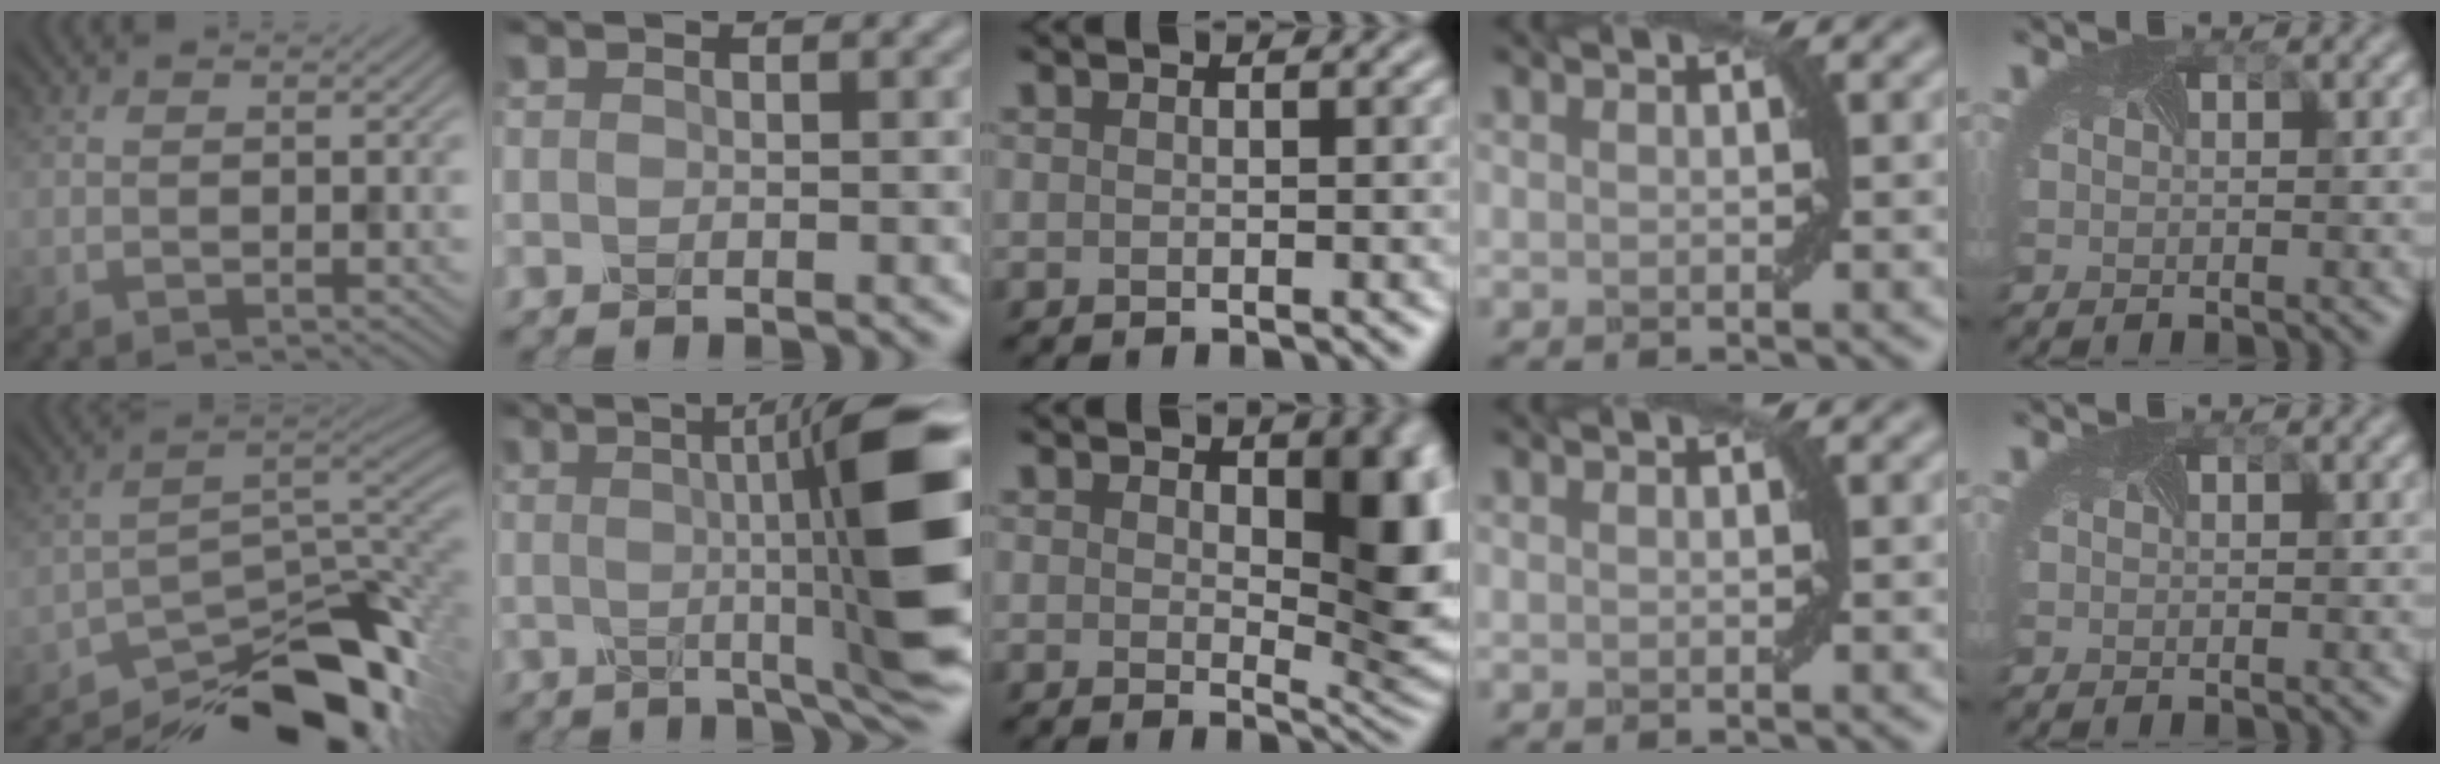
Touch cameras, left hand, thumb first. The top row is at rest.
{"thumb": {"total": 15.8, "force": [-11.7, 5.2, 9.2], "torque": [-0.163, -0.015, -0.180]}, "index": {"total": 13.8, "force": [0.8, 2.4, 13.5], "torque": [-0.161, 0.000, 0.017]}, "middle": {"total": 7.2, "force": [1.6, 3.7, 6.0], "torque": [-0.071, -0.009, 0.030]}}